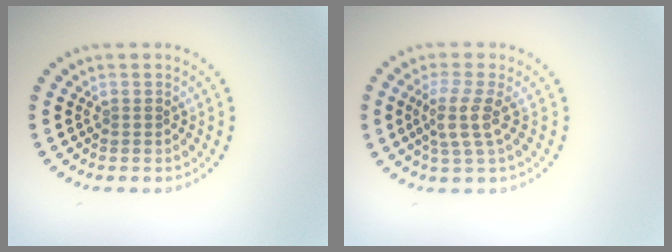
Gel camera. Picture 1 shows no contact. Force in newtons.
{"total": 2.9, "press": 2.4, "slide": 1.7}